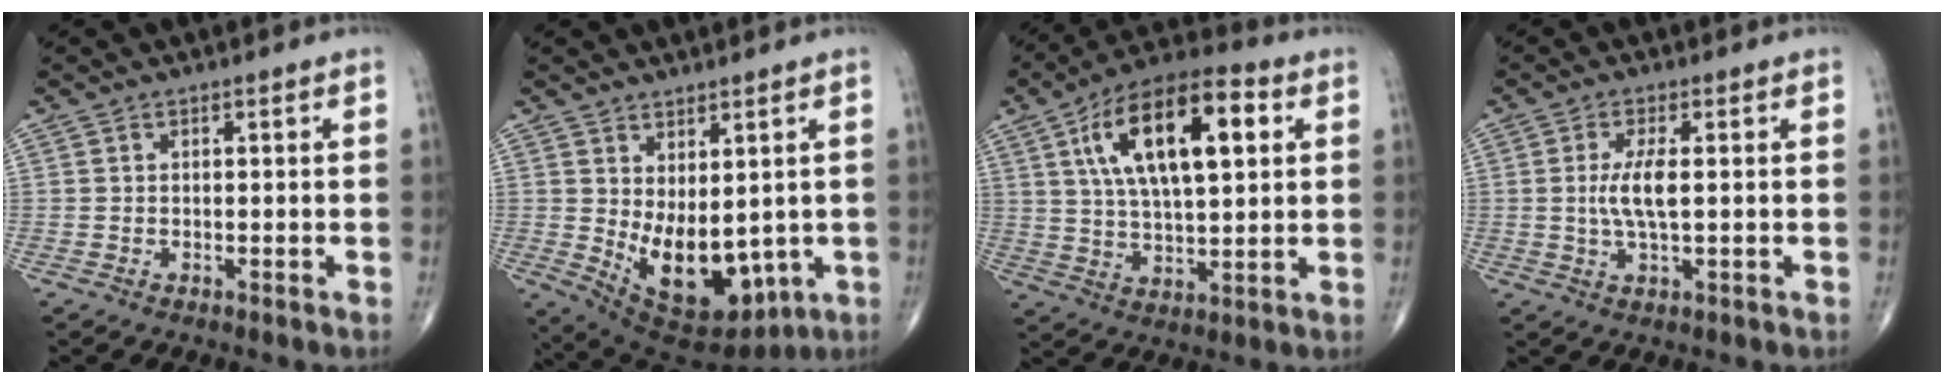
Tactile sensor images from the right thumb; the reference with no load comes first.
{"total": 13.2, "force": [-0.4, 6.9, 11.3], "torque": [-0.160, -0.025, 0.026]}
{"total": 19.2, "force": [5.8, 8.0, 16.4], "torque": [-0.270, 0.007, 0.093]}
{"total": 5.1, "force": [0.4, 1.2, 5.0], "torque": [-0.111, -0.008, 0.006]}